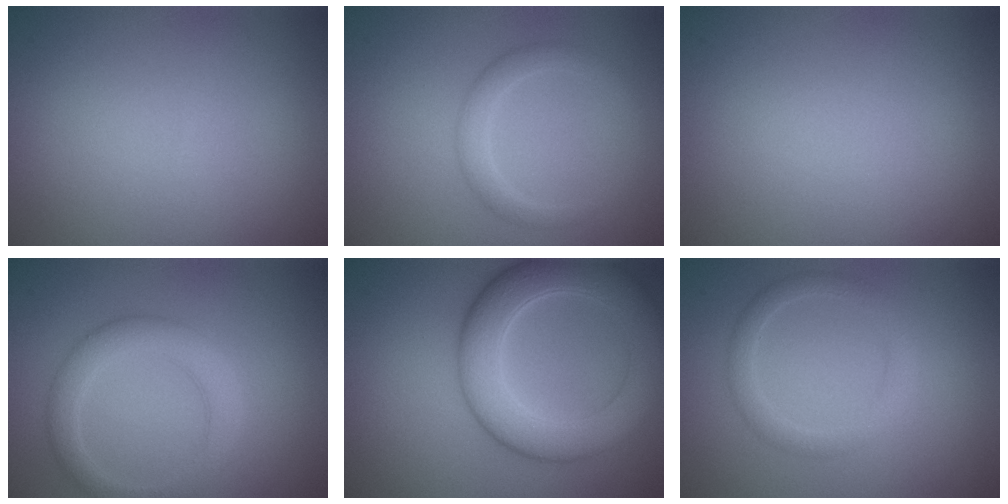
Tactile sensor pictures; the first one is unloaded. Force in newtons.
{"total": 2.1, "press": 2.1, "slide": 0.0}
{"total": 0.0}
{"total": 3.5, "press": 3.5, "slide": 0.2}
{"total": 7.8, "press": 7.8, "slide": 0.1}
{"total": 2.1, "press": 2.1, "slide": 0.1}